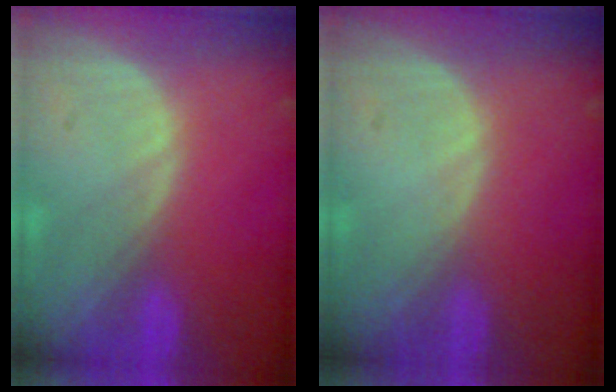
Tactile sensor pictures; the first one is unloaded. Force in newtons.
{"total": 0.0}